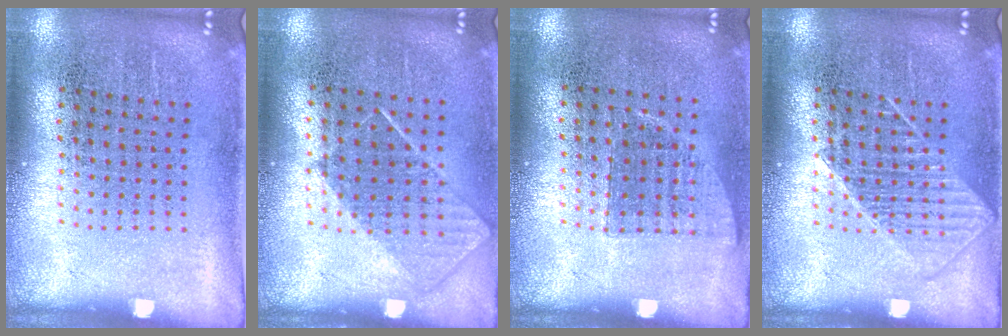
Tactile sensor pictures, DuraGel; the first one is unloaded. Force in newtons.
{"total": 0.8, "press": 0.7, "slide": 0.4}
{"total": 0.6, "press": 0.6, "slide": 0.2}
{"total": 1.7, "press": 1.7, "slide": 0.3}